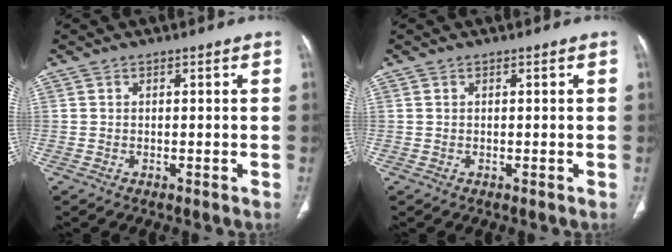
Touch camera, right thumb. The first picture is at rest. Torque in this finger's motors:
{"motor_torque": [0.00, 0.24, 0.04, 0.12, 0.04]}